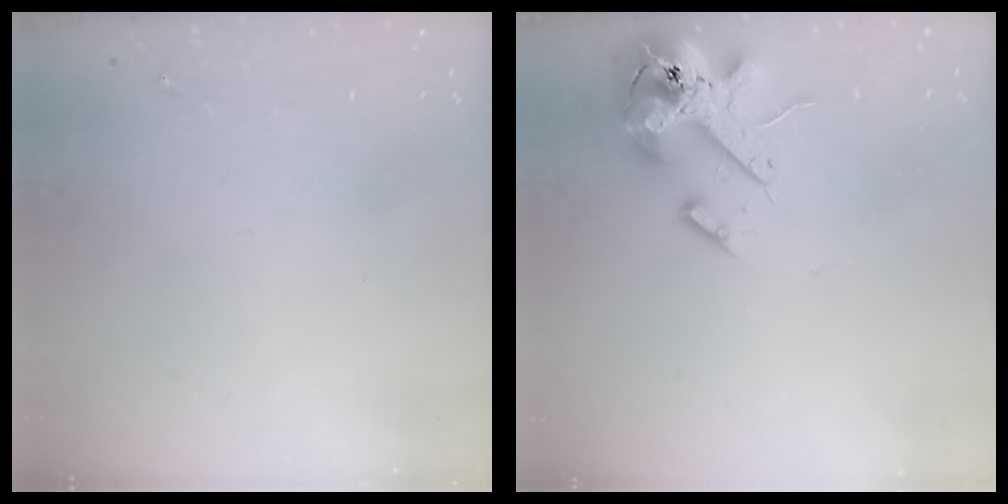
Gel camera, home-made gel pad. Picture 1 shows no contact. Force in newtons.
{"total": 14.5, "press": 14.4, "slide": 2.4}